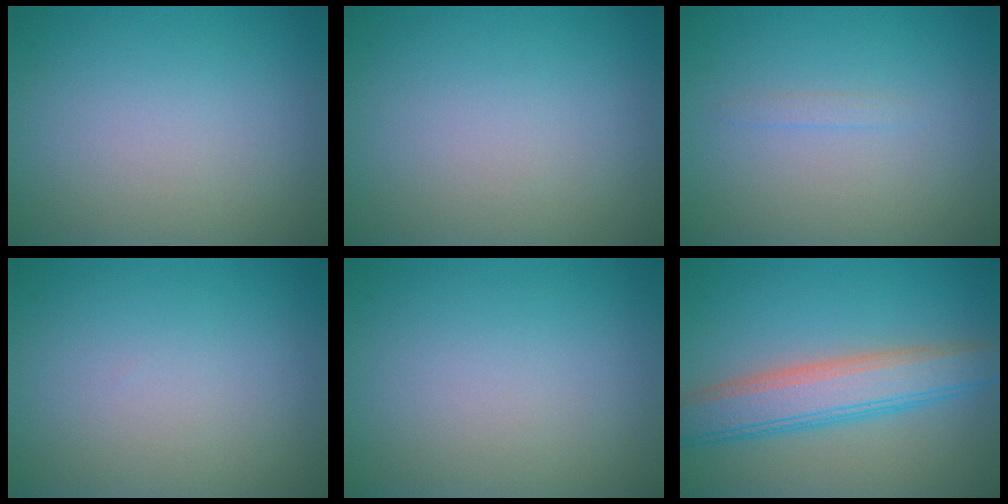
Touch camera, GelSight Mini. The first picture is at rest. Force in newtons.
{"total": 0.0}
{"total": 0.6, "press": 0.6, "slide": 0.1}
{"total": 0.0}
{"total": 0.0}
{"total": 5.9, "press": 5.8, "slide": 0.4}